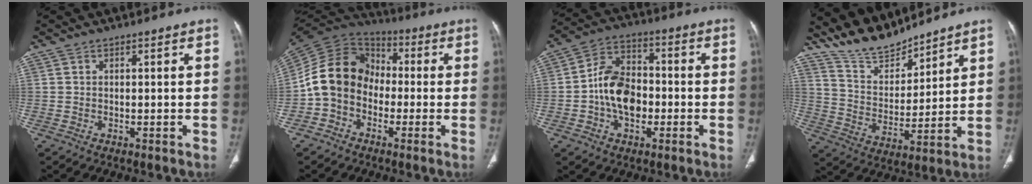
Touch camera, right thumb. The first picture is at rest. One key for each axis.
{"total": 13.8, "fx": -2.4, "fy": 11.2, "fz": 7.7, "tx": -0.131, "ty": 0.047, "tz": -0.060}
{"total": 11.8, "fx": -2.0, "fy": 8.2, "fz": 8.2, "tx": -0.119, "ty": 0.032, "tz": -0.044}
{"total": 11.4, "fx": 10.6, "fy": 3.1, "fz": 2.8, "tx": -0.034, "ty": -0.063, "tz": 0.213}